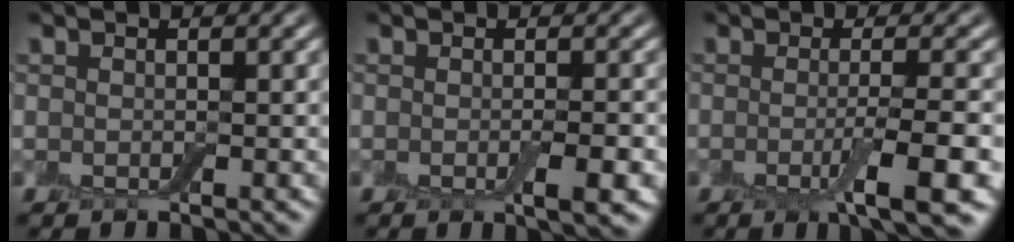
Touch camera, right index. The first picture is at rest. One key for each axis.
{"total": 2.5, "fx": -0.7, "fy": 0.5, "fz": 2.3, "tx": -0.035, "ty": -0.004, "tz": -0.010}
{"total": 5.1, "fx": -1.5, "fy": 0.9, "fz": 4.8, "tx": -0.075, "ty": -0.008, "tz": -0.027}